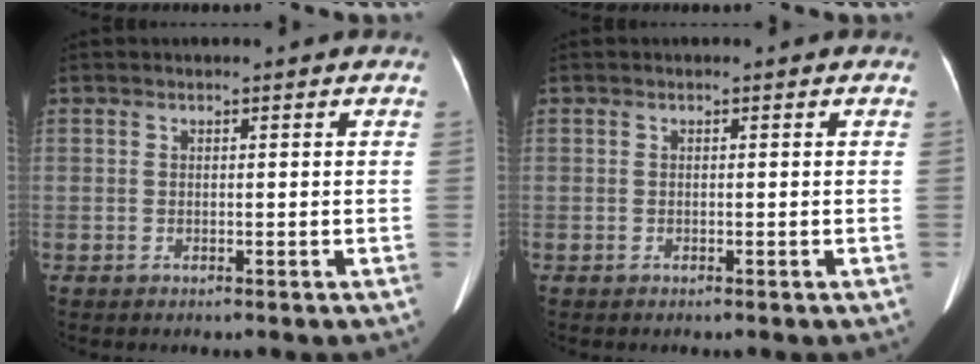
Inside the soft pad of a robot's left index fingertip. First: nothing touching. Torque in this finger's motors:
{"motor_torque": [-0.01, 0.08, 0.00, 0.00]}